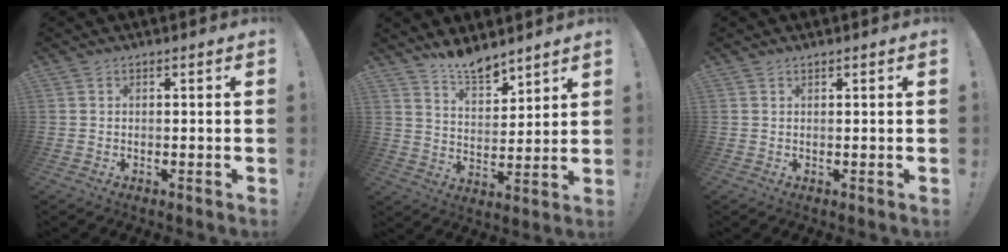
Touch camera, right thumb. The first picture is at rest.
{"total": 8.9, "force": [7.9, 2.9, 3.1], "torque": [-0.055, -0.060, 0.148]}
{"total": 0.6, "force": [0.5, 0.0, 0.3], "torque": [-0.004, -0.001, 0.009]}